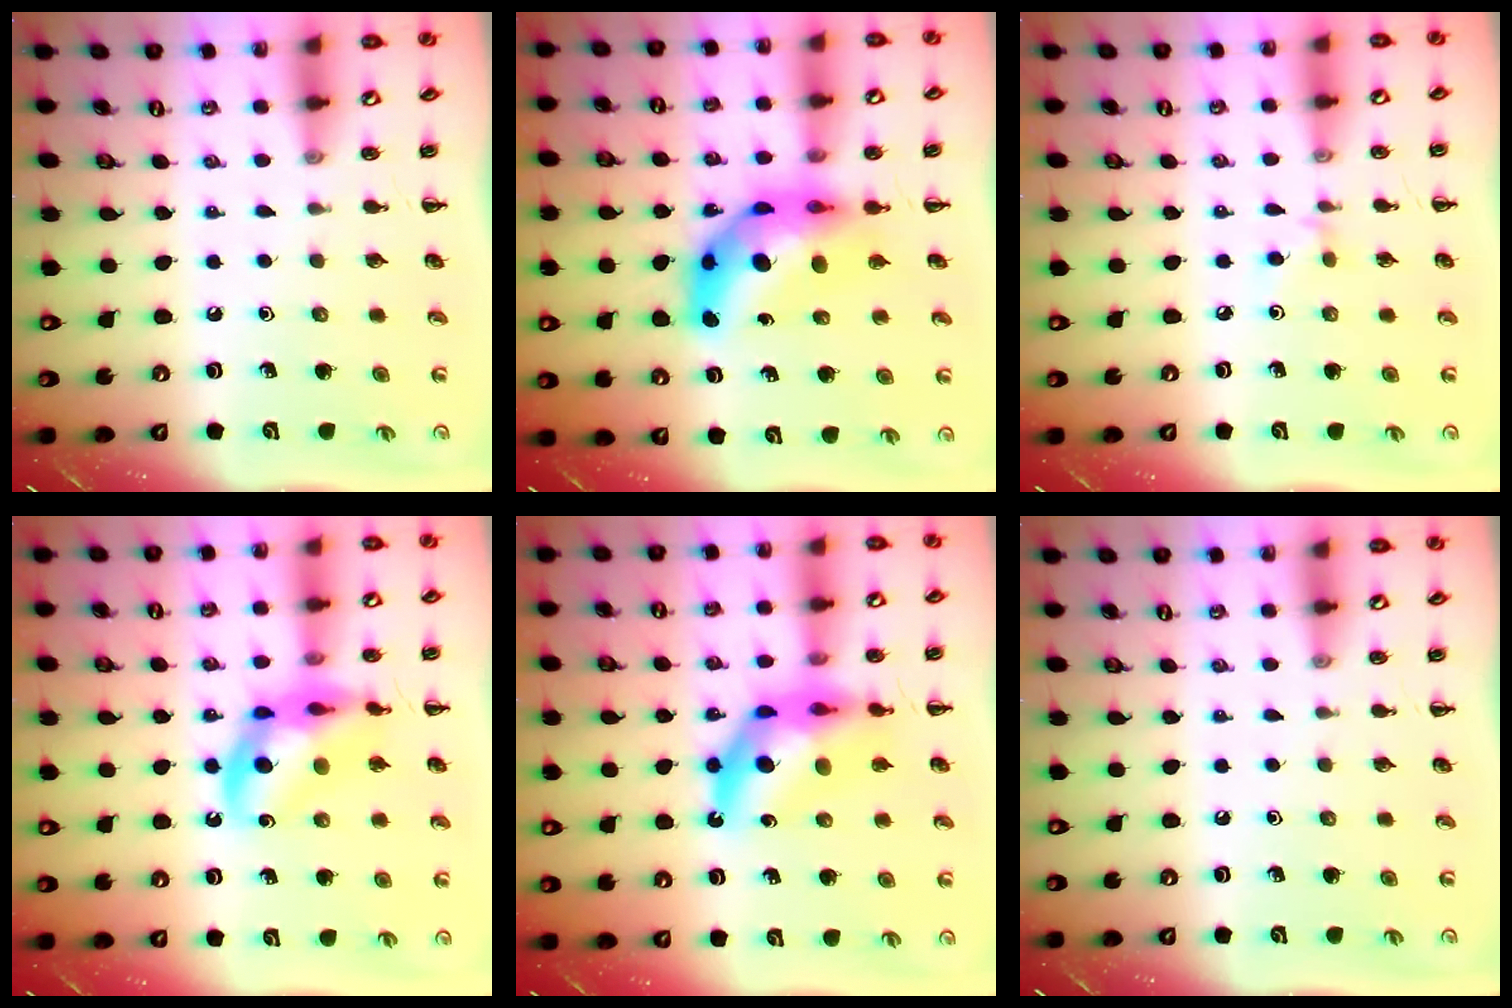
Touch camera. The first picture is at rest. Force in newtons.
{"total": 11.6, "press": 11.1, "slide": 3.3}
{"total": 3.5, "press": 3.3, "slide": 1.2}
{"total": 13.8, "press": 13.3, "slide": 3.6}
{"total": 12.4, "press": 11.8, "slide": 3.6}
{"total": 0.0}